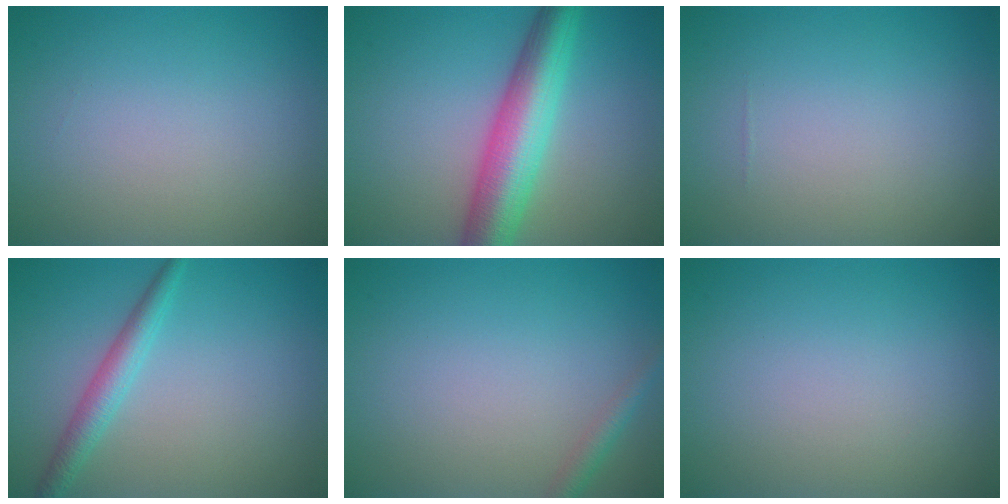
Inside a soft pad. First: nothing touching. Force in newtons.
{"total": 7.5, "press": 7.5, "slide": 0.1}
{"total": 0.0}
{"total": 2.5, "press": 2.5, "slide": 0.1}
{"total": 1.4, "press": 1.4, "slide": 0.1}
{"total": 0.0}